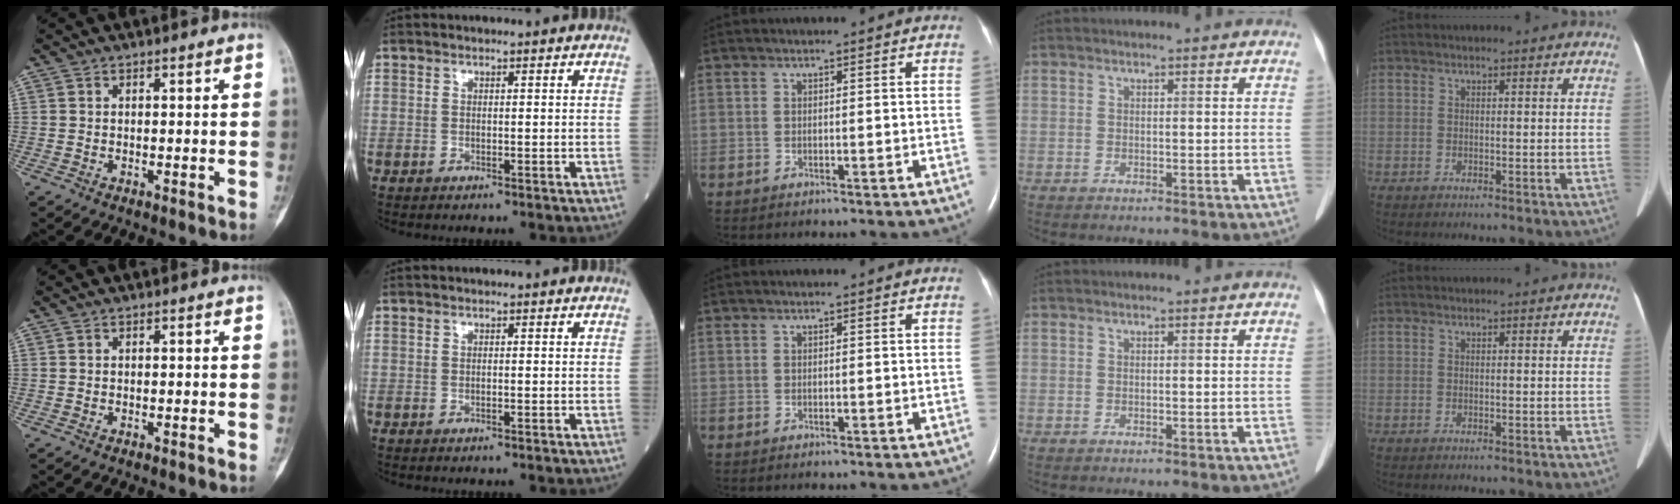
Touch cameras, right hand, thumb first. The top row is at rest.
{}